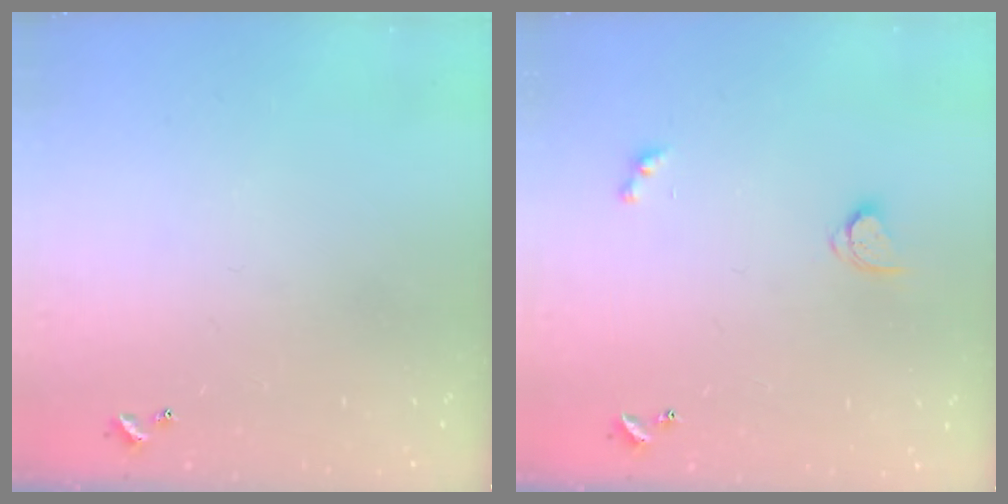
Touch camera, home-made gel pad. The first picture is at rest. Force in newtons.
{"total": 2.9, "press": 2.9, "slide": 0.3}